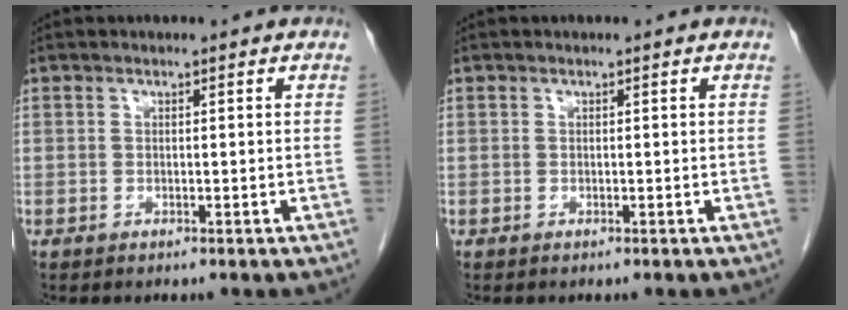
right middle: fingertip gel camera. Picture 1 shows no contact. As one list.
[{"total": 0.0}]